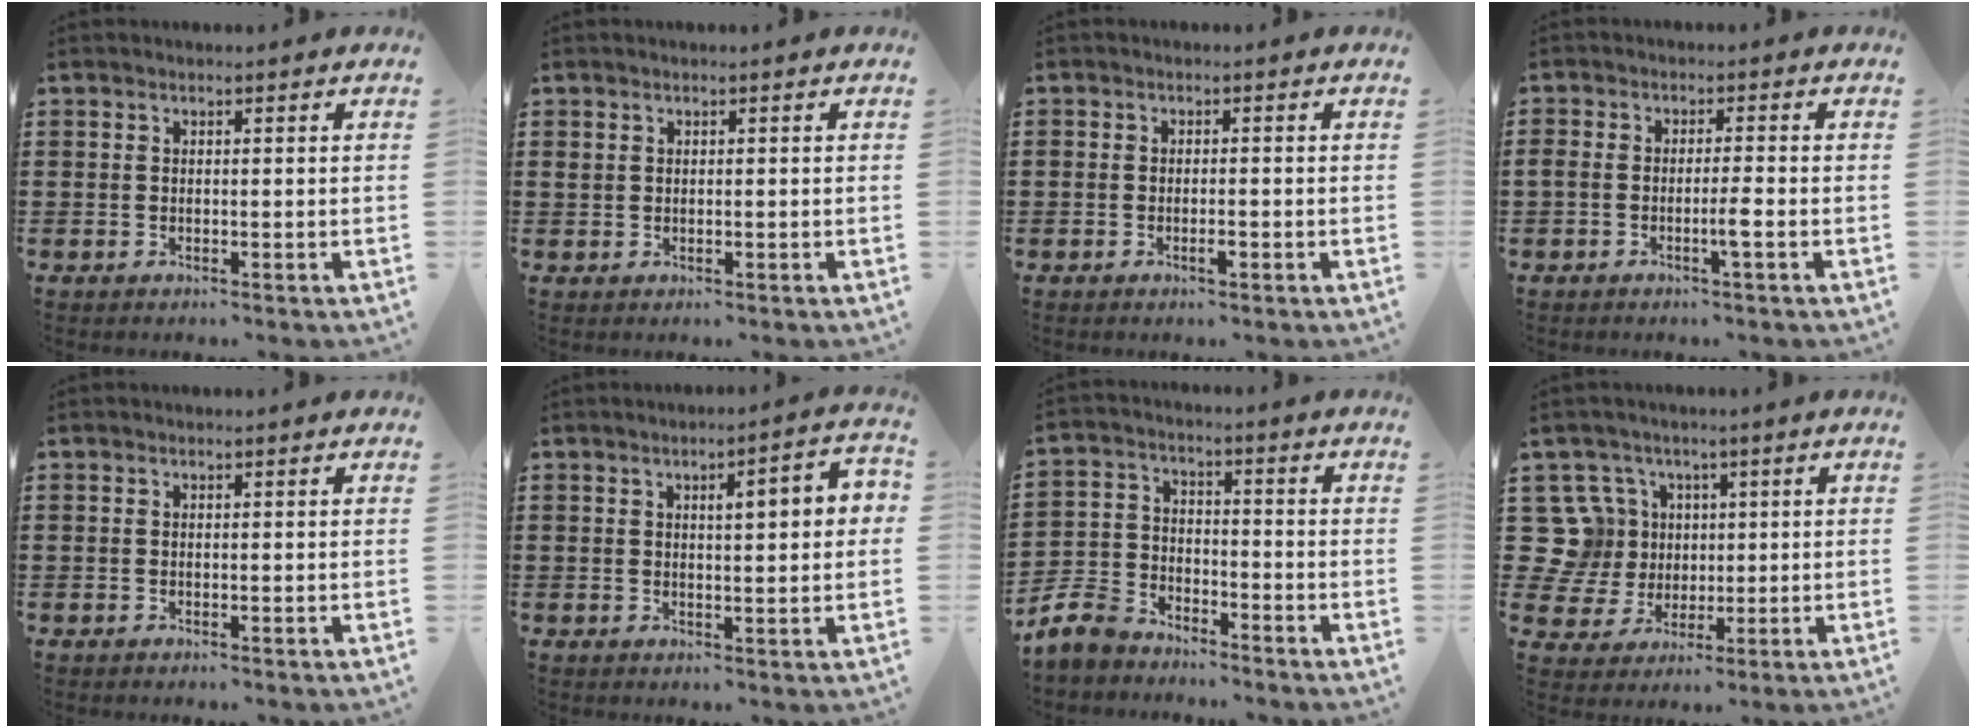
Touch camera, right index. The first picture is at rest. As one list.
[{"total": 0.7, "force": [0.3, 0.6, 0.3], "torque": [-0.008, 0.004, 0.005]}, {"total": 1.6, "force": [-0.8, 0.5, 1.2], "torque": [-0.024, -0.002, -0.014]}, {"total": 2.9, "force": [-1.3, 0.3, 2.6], "torque": [-0.048, -0.001, -0.025]}, {"total": 0.0}, {"total": 4.2, "force": [0.7, 0.9, 4.0], "torque": [-0.059, -0.001, 0.004]}, {"total": 7.4, "force": [-6.8, 2.4, 1.7], "torque": [-0.064, 0.011, -0.142]}, {"total": 9.6, "force": [2.0, 9.0, 2.6], "torque": [-0.112, 0.008, 0.042]}]